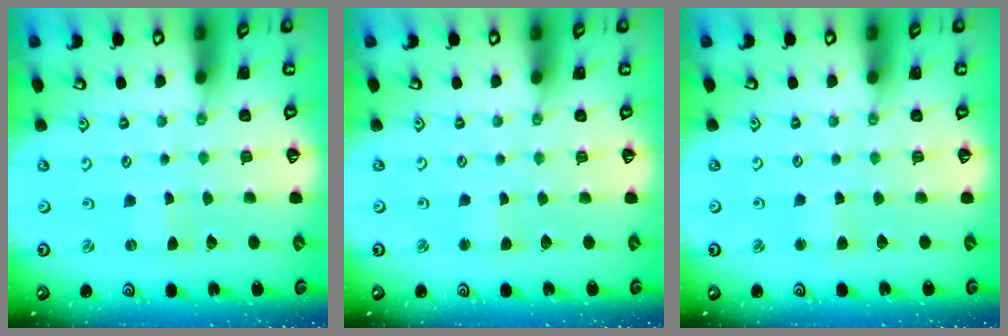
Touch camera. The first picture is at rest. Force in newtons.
{"total": 1.2, "press": 1.2, "slide": 0.2}
{"total": 2.2, "press": 2.2, "slide": 0.3}